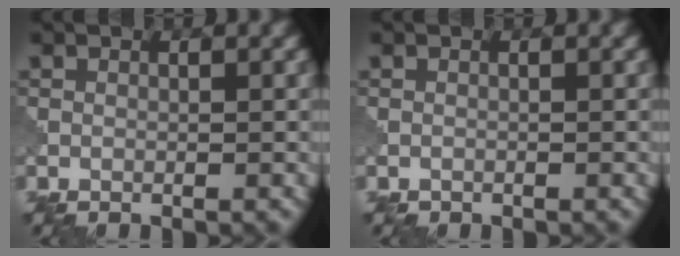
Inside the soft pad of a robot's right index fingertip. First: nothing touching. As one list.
[{"total": 0.0}]